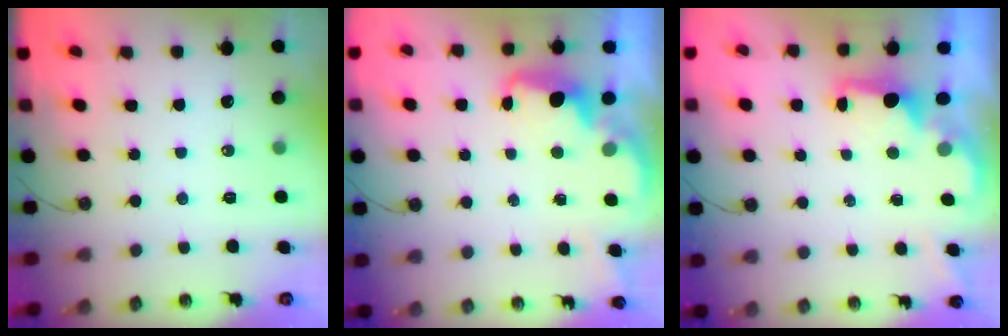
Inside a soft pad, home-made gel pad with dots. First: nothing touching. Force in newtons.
{"total": 2.1, "press": 2.0, "slide": 0.6}
{"total": 1.6, "press": 1.5, "slide": 0.6}